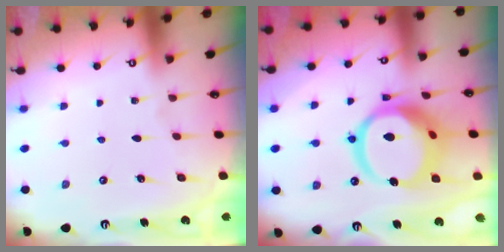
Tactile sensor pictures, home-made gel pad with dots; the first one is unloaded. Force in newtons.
{"total": 17.9, "press": 17.8, "slide": 2.1}